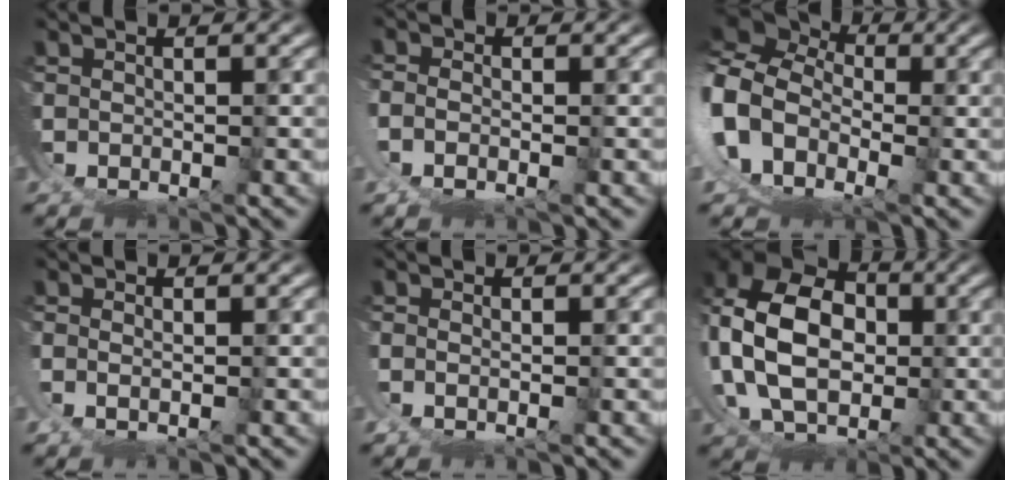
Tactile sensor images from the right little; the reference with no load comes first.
{"total": 1.3, "force": [-0.5, 0.7, 0.9], "torque": [-0.025, -0.009, -0.005]}
{"total": 13.4, "force": [1.0, 12.3, 5.4], "torque": [-0.183, -0.025, 0.004]}
{"total": 1.8, "force": [1.2, -1.3, 0.5], "torque": [-0.008, 0.001, 0.022]}
{"total": 1.1, "force": [0.7, -0.5, 0.7], "torque": [-0.013, -0.003, 0.014]}
{"total": 10.8, "force": [3.2, 8.4, 6.0], "torque": [-0.156, -0.021, 0.057]}